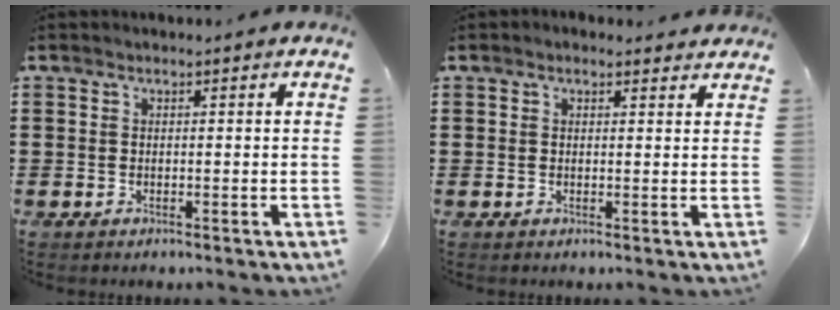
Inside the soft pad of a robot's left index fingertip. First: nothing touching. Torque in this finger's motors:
{"motor_torque": [1.73, -0.41, 0.95, 0.11]}